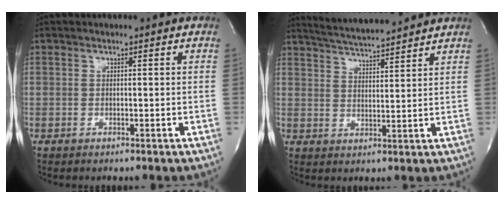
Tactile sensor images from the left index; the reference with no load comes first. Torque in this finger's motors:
{"motor_torque": [-0.24, -0.18, 0.33, 0.07]}